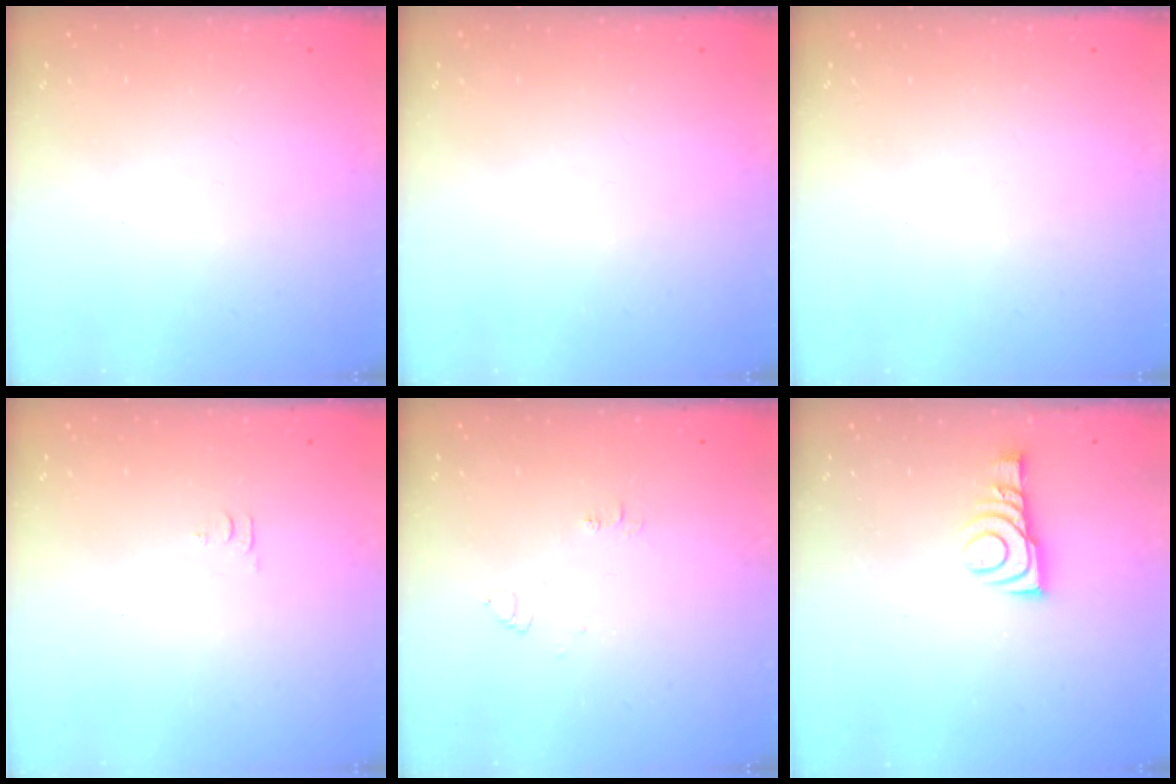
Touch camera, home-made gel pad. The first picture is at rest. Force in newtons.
{"total": 0.0}
{"total": 0.0}
{"total": 4.6, "press": 4.5, "slide": 0.7}
{"total": 5.1, "press": 5.0, "slide": 0.6}
{"total": 9.1, "press": 9.1, "slide": 0.4}